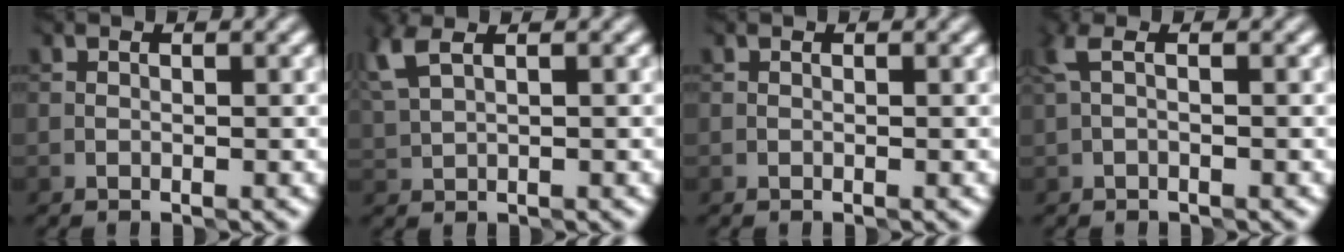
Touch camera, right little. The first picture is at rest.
{"total": 2.8, "force": [1.8, 1.2, 1.7], "torque": [-0.043, 0.003, 0.040]}
{"total": 0.0}
{"total": 1.9, "force": [0.5, 0.7, 1.7], "torque": [-0.041, 0.010, 0.004]}